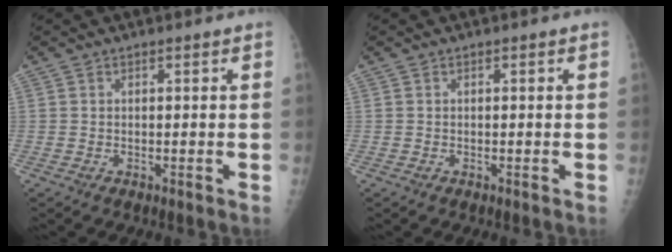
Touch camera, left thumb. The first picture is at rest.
{"total": 0.0}